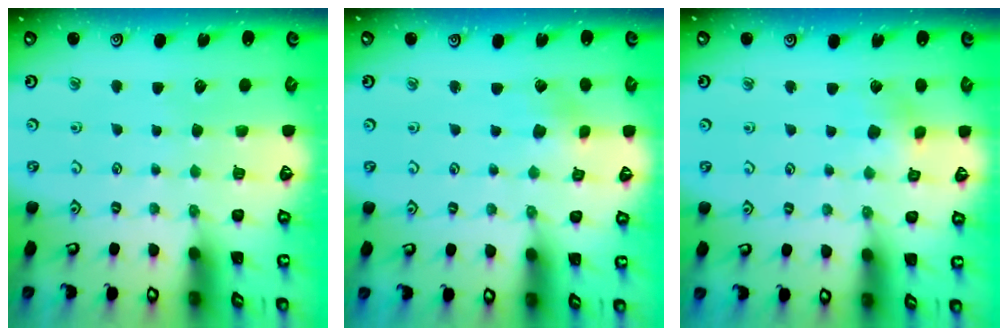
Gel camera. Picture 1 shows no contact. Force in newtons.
{"total": 2.0, "press": 1.9, "slide": 0.3}
{"total": 4.3, "press": 4.3, "slide": 0.7}